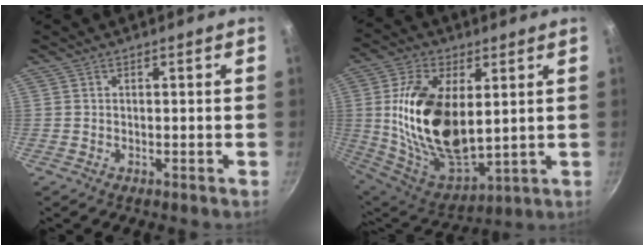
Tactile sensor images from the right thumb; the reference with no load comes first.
{"total": 22.3, "force": [2.7, 11.9, 18.7], "torque": [-0.342, -0.022, 0.064]}